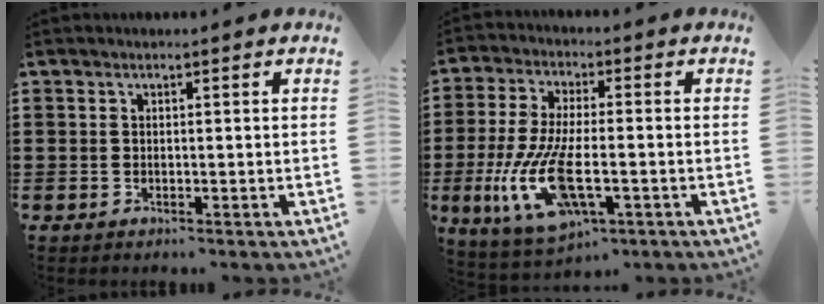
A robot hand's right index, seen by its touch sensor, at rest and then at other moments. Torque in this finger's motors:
{"motor_torque": [2.14, 0.00, 0.93, 0.21]}